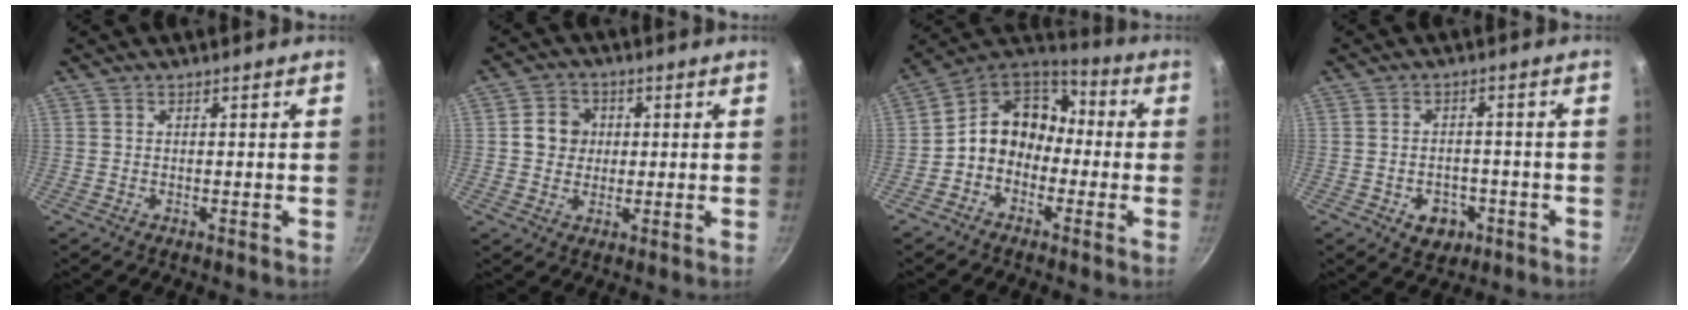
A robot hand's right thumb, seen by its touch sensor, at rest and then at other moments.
{"total": 5.9, "force": [0.7, 5.4, 2.4], "torque": [-0.007, 0.005, 0.003]}
{"total": 11.8, "force": [-1.9, 9.7, 6.4], "torque": [-0.069, 0.053, -0.058]}
{"total": 5.8, "force": [-2.4, 4.3, 3.0], "torque": [-0.026, 0.016, -0.025]}